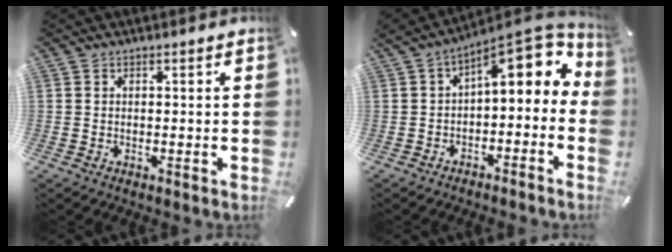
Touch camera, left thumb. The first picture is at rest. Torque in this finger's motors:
{"motor_torque": [0.29, 1.45, 2.28, -0.48, 0.51]}